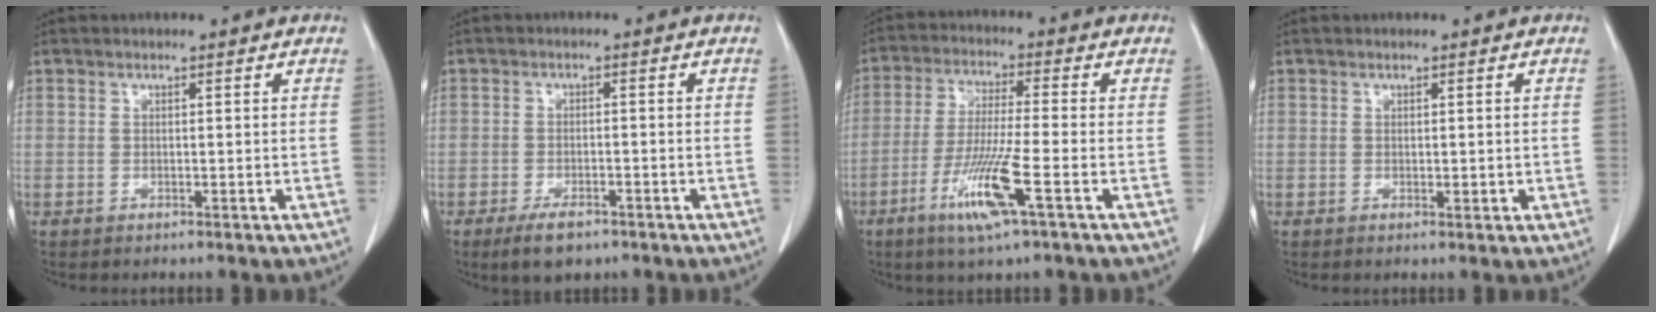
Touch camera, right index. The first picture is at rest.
{"total": 4.5, "force": [-2.9, 2.0, 2.7], "torque": [-0.050, -0.003, -0.044]}
{"total": 10.1, "force": [-4.5, -0.1, 9.0], "torque": [-0.182, -0.019, -0.088]}
{"total": 1.2, "force": [0.0, 0.6, 1.1], "torque": [-0.015, -0.003, 0.002]}